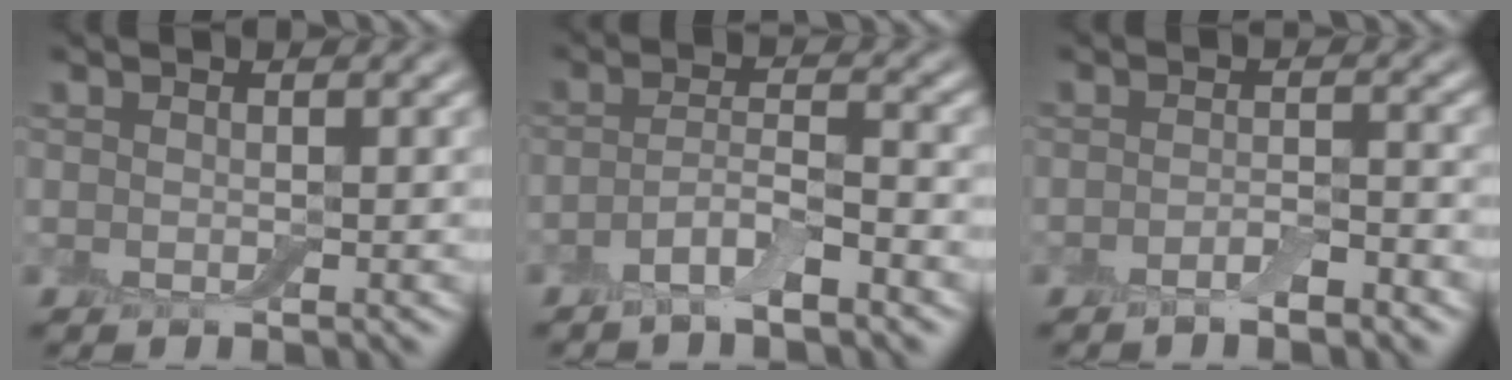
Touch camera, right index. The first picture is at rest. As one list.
[{"total": 3.3, "force": [-2.0, 0.8, 2.5], "torque": [-0.049, 0.004, -0.047]}, {"total": 2.0, "force": [-1.3, 0.4, 1.5], "torque": [-0.025, 0.001, -0.026]}]